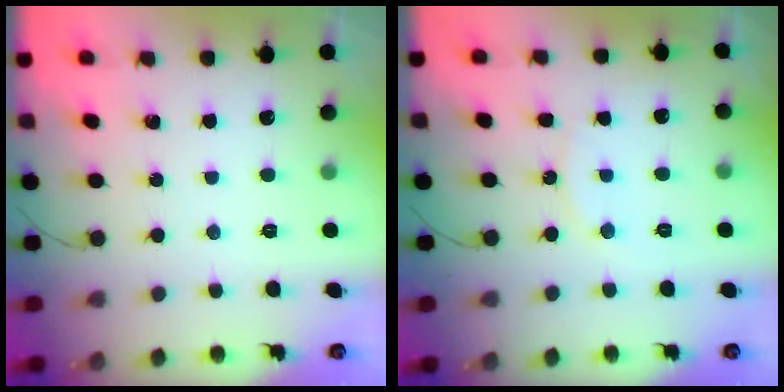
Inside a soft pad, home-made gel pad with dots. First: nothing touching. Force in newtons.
{"total": 8.2, "press": 8.2, "slide": 0.5}